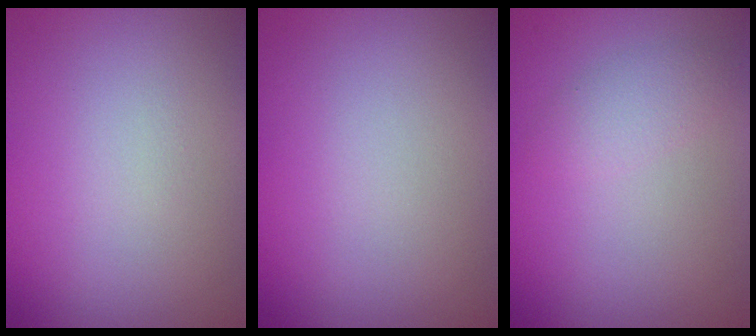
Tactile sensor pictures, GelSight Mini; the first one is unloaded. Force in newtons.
{"total": 0.0}
{"total": 1.6, "press": 1.6, "slide": 0.1}